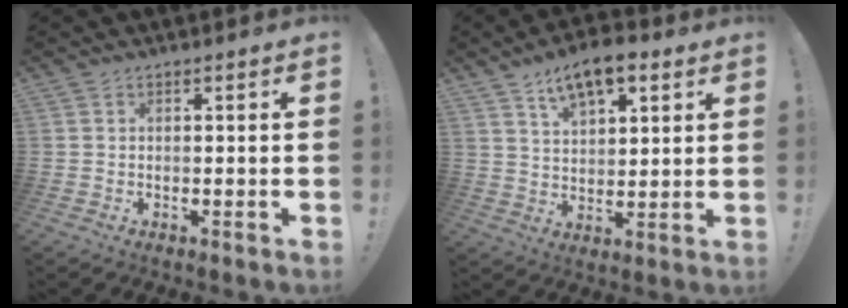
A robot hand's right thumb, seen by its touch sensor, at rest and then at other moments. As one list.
[{"total": 10.6, "force": [7.0, 4.9, 6.2], "torque": [-0.093, -0.032, 0.128]}]